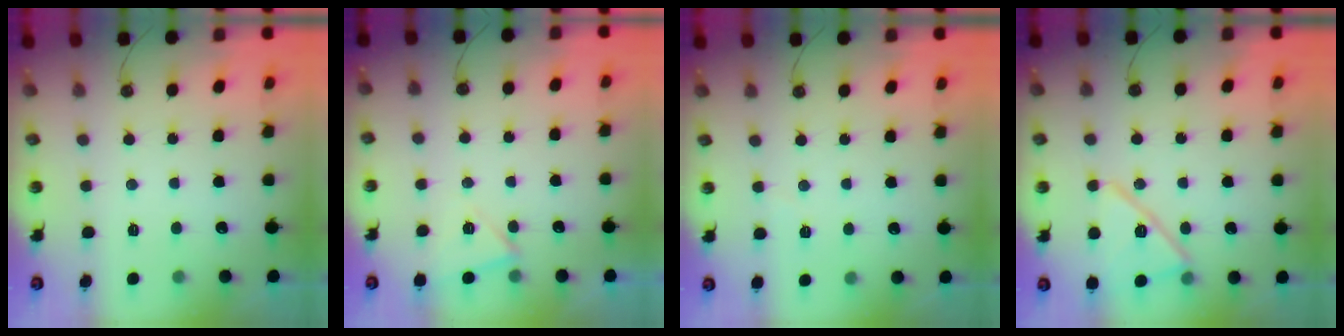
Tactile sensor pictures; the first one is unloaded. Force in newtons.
{"total": 6.6, "press": 6.2, "slide": 2.4}
{"total": 2.8, "press": 2.7, "slide": 0.8}
{"total": 14.0, "press": 13.9, "slide": 0.7}